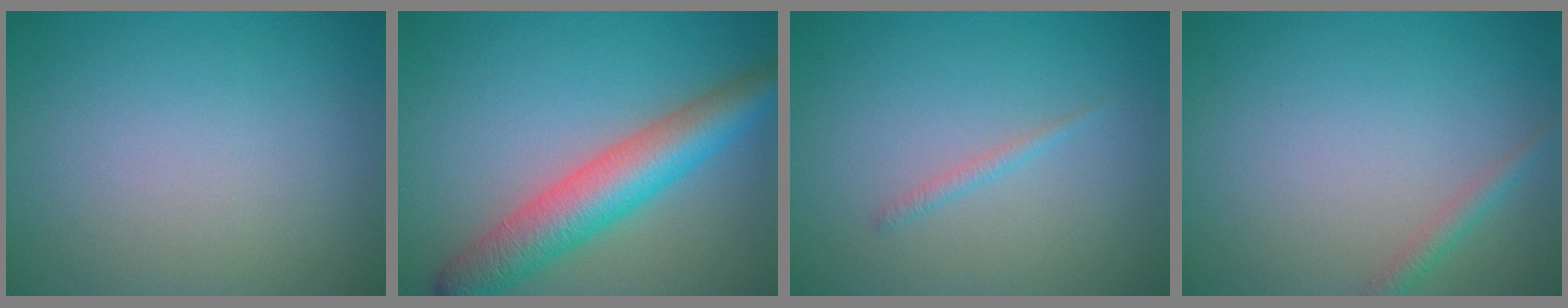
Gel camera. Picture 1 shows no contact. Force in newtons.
{"total": 7.3, "press": 7.3, "slide": 0.2}
{"total": 0.8, "press": 0.8, "slide": 0.0}
{"total": 1.4, "press": 1.4, "slide": 0.1}